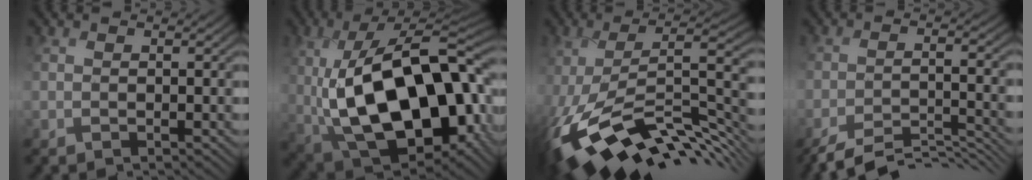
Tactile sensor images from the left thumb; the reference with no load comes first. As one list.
[{"total": 21.0, "force": [-0.1, 11.6, 17.5], "torque": [-0.314, -0.025, 0.015]}, {"total": 14.0, "force": [-6.0, 6.3, 11.0], "torque": [-0.231, -0.015, -0.091]}, {"total": 8.5, "force": [-7.6, 1.4, 3.5], "torque": [-0.064, -0.002, -0.115]}]